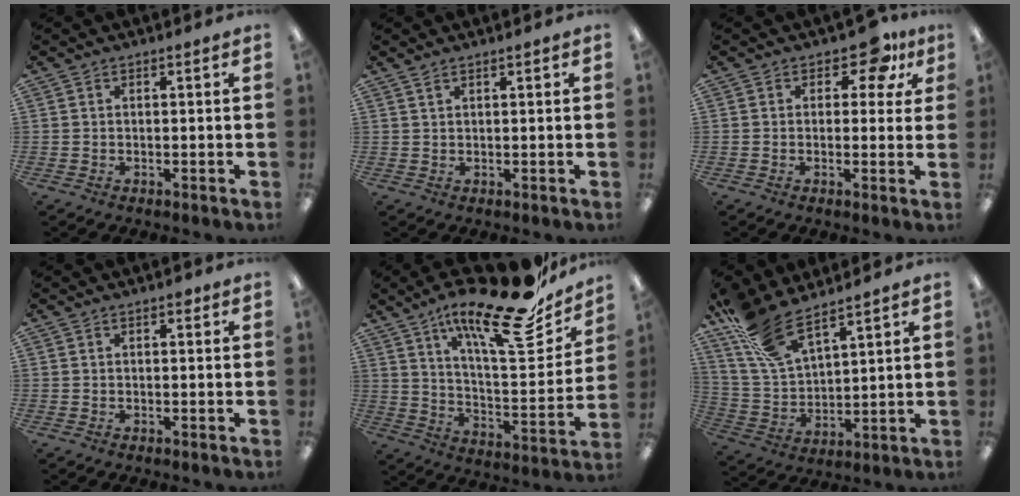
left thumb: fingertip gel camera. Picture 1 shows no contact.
{"total": 1.3, "force": [0.9, 0.6, 0.7], "torque": [-0.016, 0.002, 0.017]}
{"total": 7.6, "force": [4.1, 4.1, 4.9], "torque": [-0.056, -0.020, 0.065]}
{"total": 0.7, "force": [0.4, 0.4, 0.4], "torque": [0.000, 0.000, 0.004]}
{"total": 24.4, "force": [17.7, 5.9, 15.7], "torque": [-0.246, -0.116, 0.285]}
{"total": 14.2, "force": [11.1, 4.9, 7.4], "torque": [-0.180, -0.052, 0.206]}